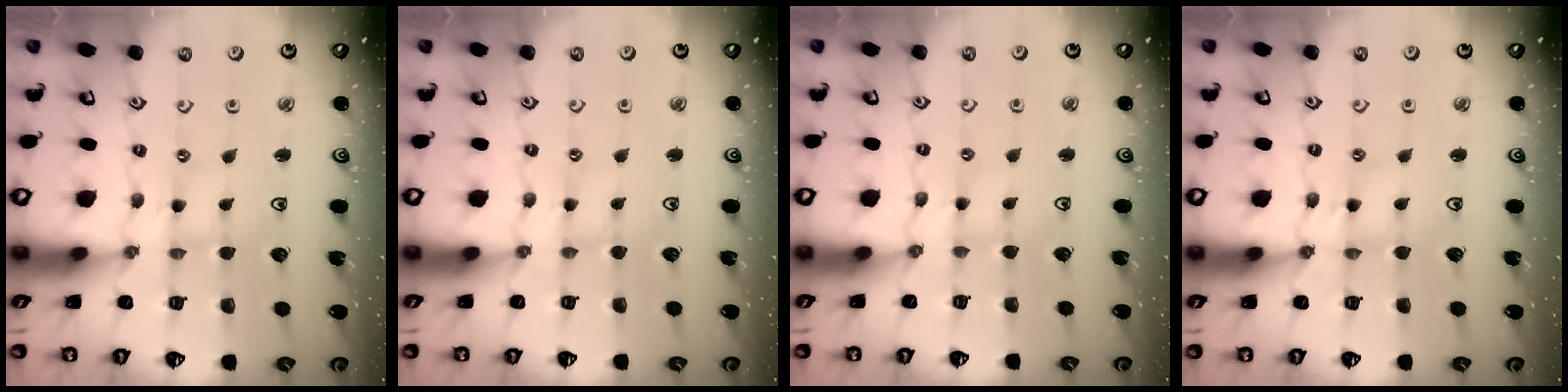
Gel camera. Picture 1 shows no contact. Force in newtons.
{"total": 1.9, "press": 1.8, "slide": 0.3}
{"total": 1.6, "press": 1.5, "slide": 0.4}
{"total": 2.9, "press": 2.9, "slide": 0.4}